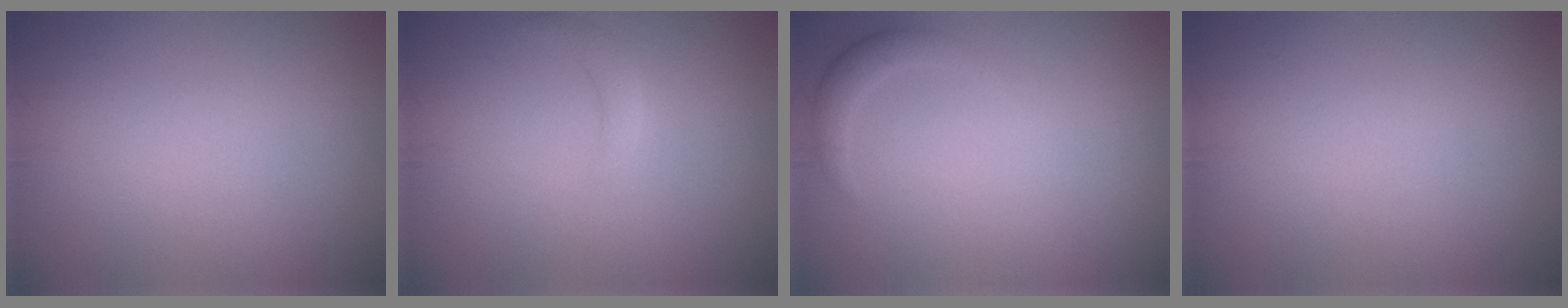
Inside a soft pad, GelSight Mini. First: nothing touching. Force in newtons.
{"total": 1.3, "press": 1.3, "slide": 0.1}
{"total": 1.6, "press": 1.6, "slide": 0.1}
{"total": 0.0}